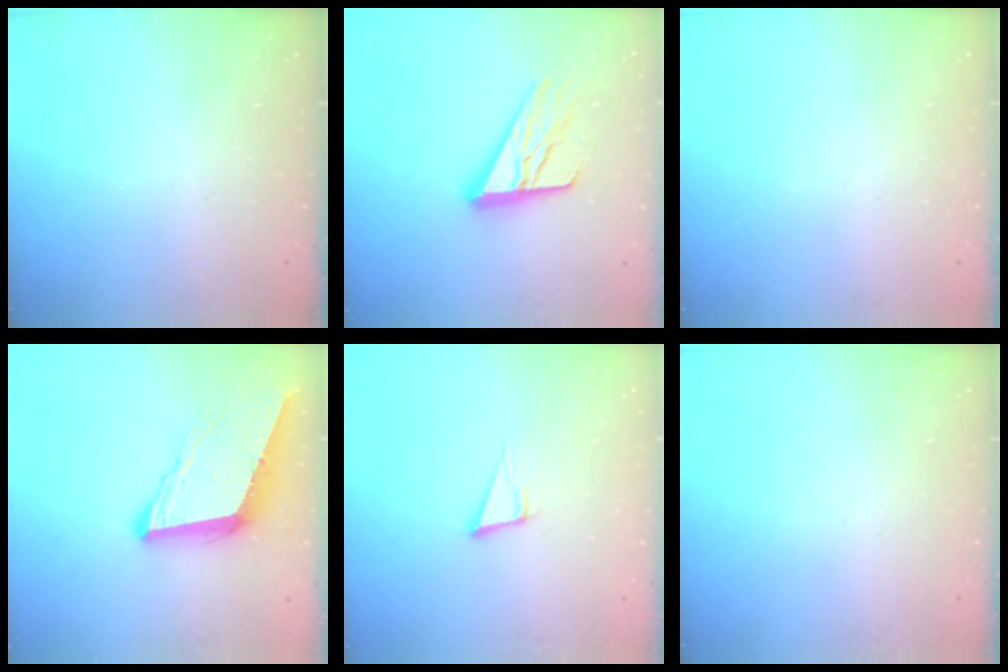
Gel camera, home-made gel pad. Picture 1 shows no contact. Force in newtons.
{"total": 16.5, "press": 16.5, "slide": 1.6}
{"total": 0.0}
{"total": 10.5, "press": 9.9, "slide": 3.6}
{"total": 3.8, "press": 1.9, "slide": 3.3}
{"total": 0.0}